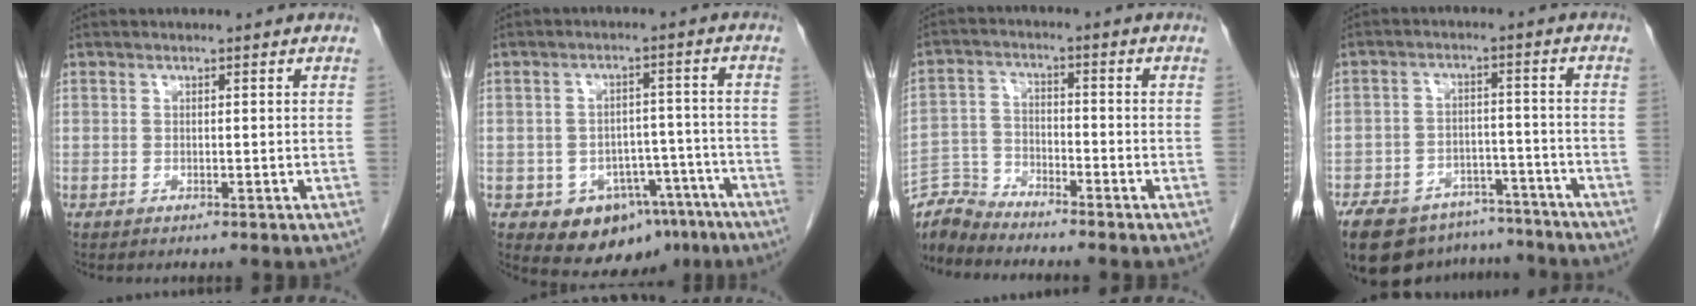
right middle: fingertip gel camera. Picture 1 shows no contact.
{"total": 10.7, "force": [-6.3, 7.4, 4.5], "torque": [-0.040, 0.030, -0.078]}
{"total": 5.8, "force": [-5.7, -0.3, -0.8], "torque": [0.014, 0.002, -0.111]}
{"total": 16.2, "force": [-13.1, 7.5, 5.7], "torque": [-0.116, 0.009, -0.185]}